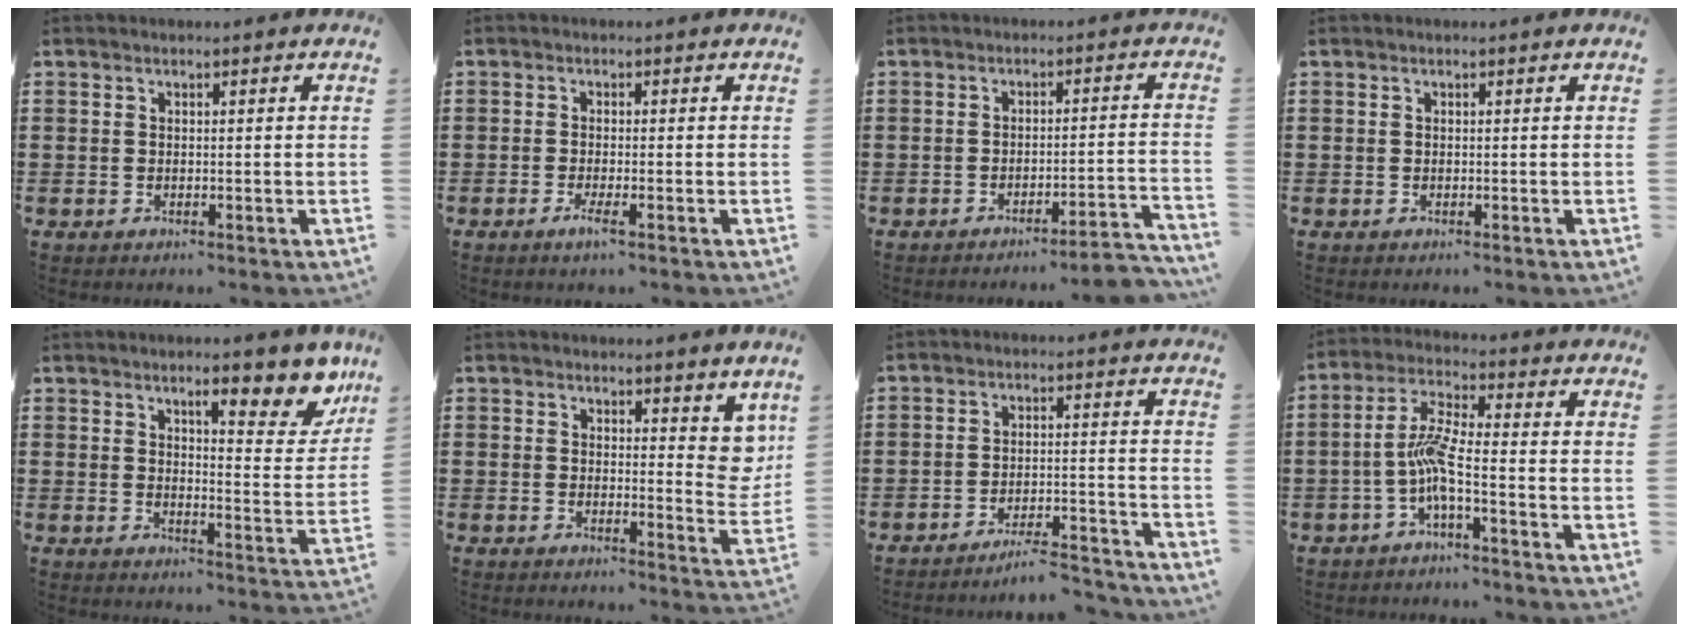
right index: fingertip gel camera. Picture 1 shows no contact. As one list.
[{"total": 2.0, "force": [-1.1, 0.2, 1.7], "torque": [-0.036, -0.007, -0.022]}, {"total": 3.8, "force": [-3.3, -0.1, 1.8], "torque": [-0.032, -0.011, -0.068]}, {"total": 0.0}, {"total": 8.6, "force": [6.1, 2.1, 5.6], "torque": [-0.078, -0.027, 0.097]}, {"total": 4.2, "force": [2.8, 1.9, 2.4], "torque": [-0.033, -0.009, 0.048]}, {"total": 4.9, "force": [-4.6, 0.1, 1.6], "torque": [-0.029, -0.005, -0.090]}, {"total": 6.2, "force": [-2.4, 0.7, 5.7], "torque": [-0.136, -0.007, -0.056]}]